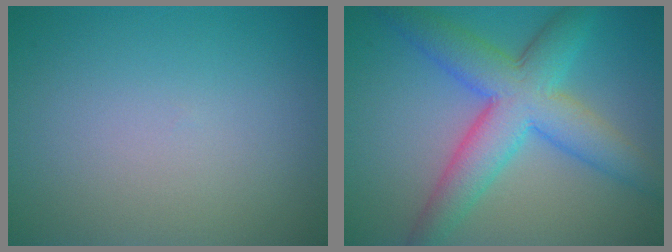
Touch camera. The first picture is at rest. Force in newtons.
{"total": 7.9, "press": 7.9, "slide": 0.1}